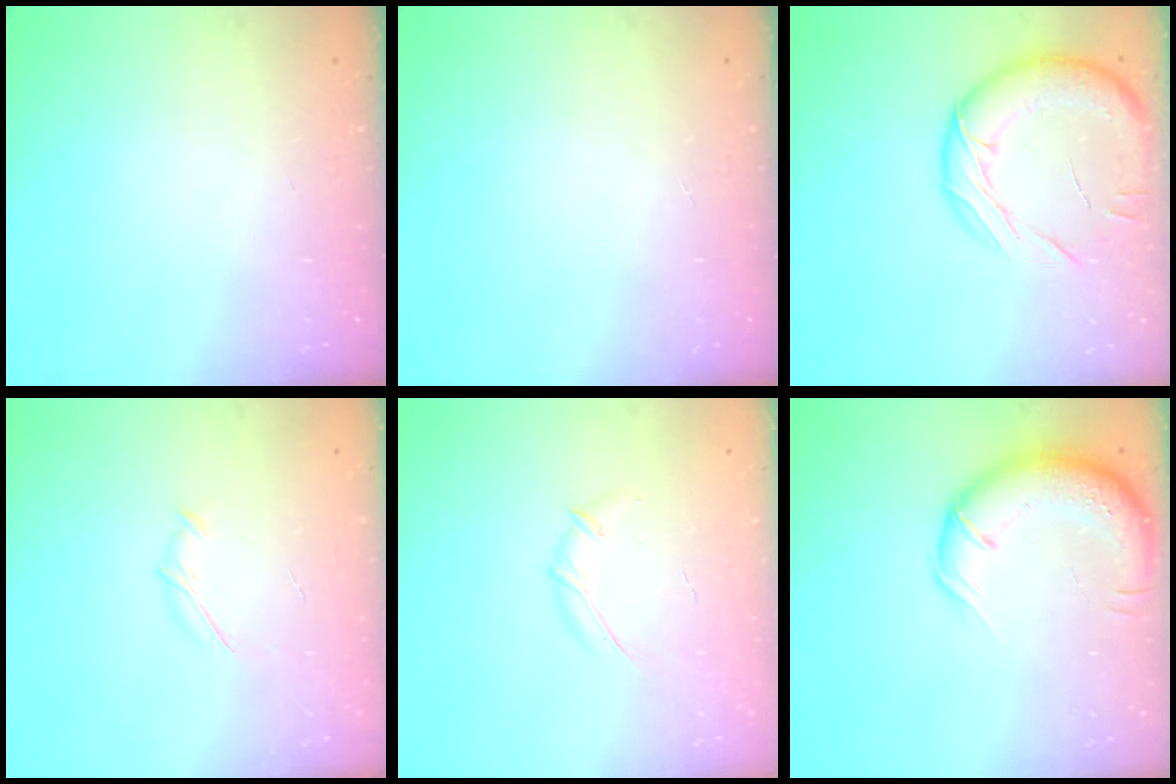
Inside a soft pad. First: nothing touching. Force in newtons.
{"total": 0.0}
{"total": 15.2, "press": 15.1, "slide": 1.7}
{"total": 5.4, "press": 5.4, "slide": 1.0}
{"total": 6.1, "press": 6.0, "slide": 1.1}
{"total": 14.0, "press": 13.7, "slide": 2.9}